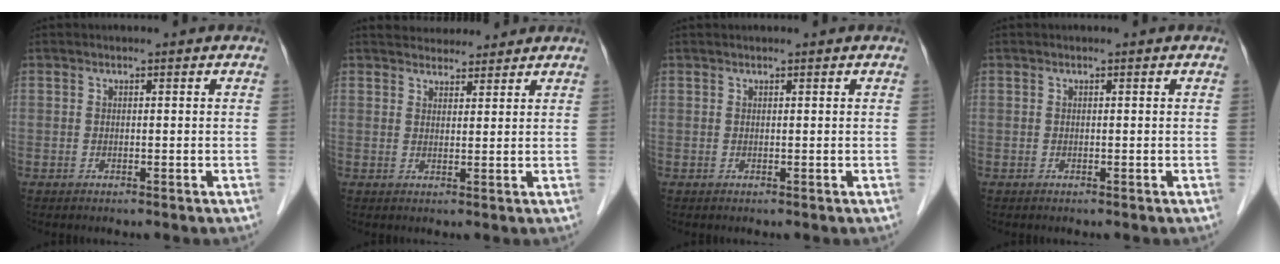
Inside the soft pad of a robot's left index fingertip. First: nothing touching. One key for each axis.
{"total": 5.8, "fx": 5.3, "fy": 1.7, "fz": 1.7, "tx": -0.017, "ty": 0.026, "tz": 0.076}
{"total": 0.5, "fx": 0.5, "fy": 0.0, "fz": 0.2, "tx": -0.008, "ty": 0.011, "tz": 0.012}
{"total": 0.0}